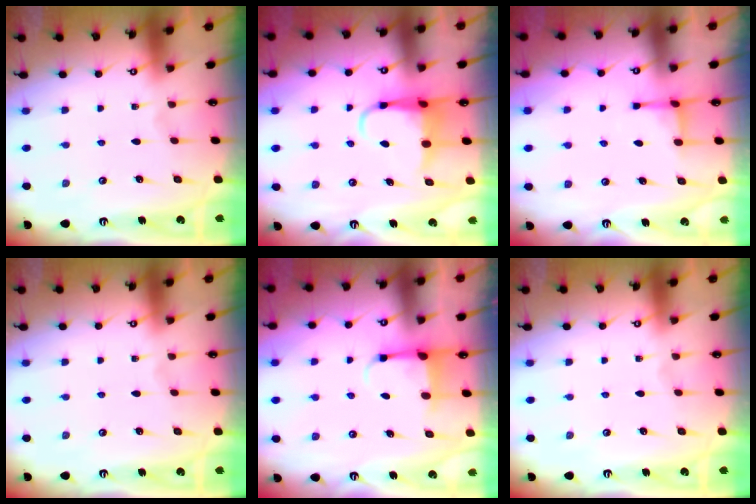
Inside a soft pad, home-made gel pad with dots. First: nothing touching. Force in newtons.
{"total": 6.1, "press": 6.0, "slide": 0.9}
{"total": 2.6, "press": 2.6, "slide": 0.7}
{"total": 0.0}
{"total": 3.8, "press": 3.7, "slide": 1.0}
{"total": 0.0}